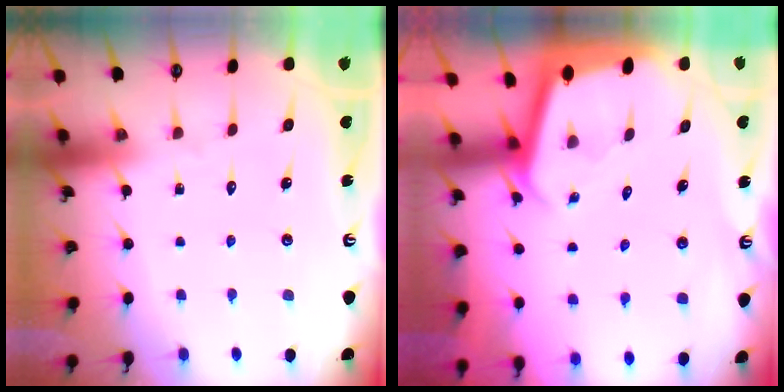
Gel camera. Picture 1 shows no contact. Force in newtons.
{"total": 2.7, "press": 2.7, "slide": 0.2}